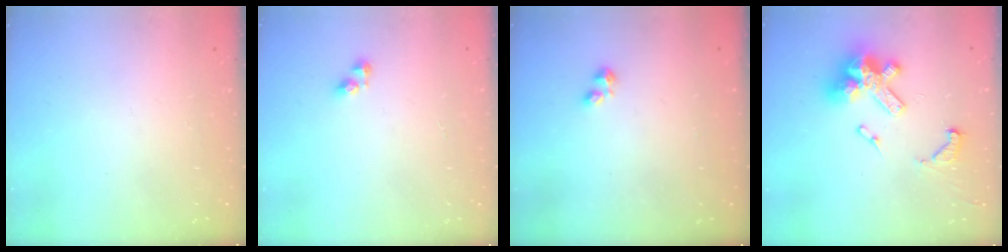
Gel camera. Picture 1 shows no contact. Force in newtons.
{"total": 3.8, "press": 3.7, "slide": 0.4}
{"total": 1.0, "press": 0.9, "slide": 0.4}
{"total": 15.4, "press": 15.3, "slide": 1.8}